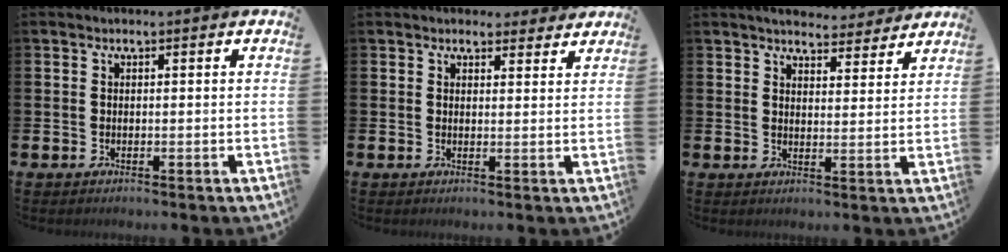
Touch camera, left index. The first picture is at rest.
{"total": 2.6, "force": [2.4, 0.9, -0.1], "torque": [0.004, -0.011, 0.043]}
{"total": 4.4, "force": [4.3, 0.7, 0.3], "torque": [-0.011, -0.030, 0.076]}